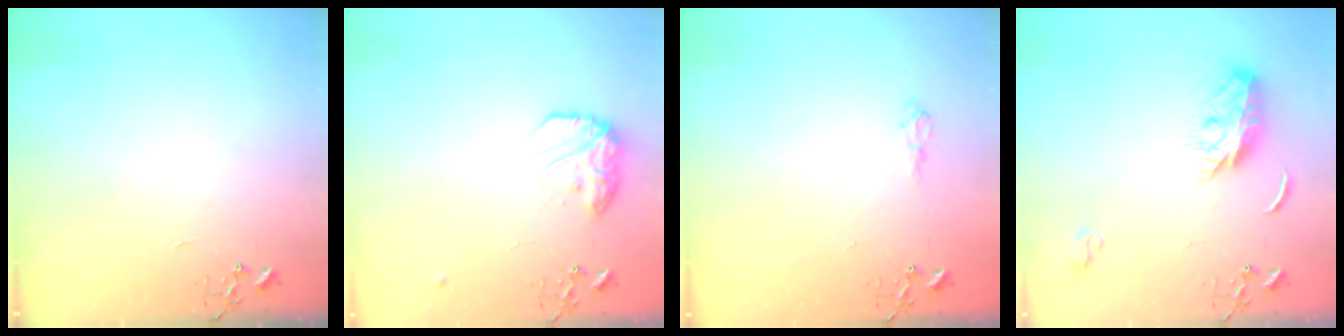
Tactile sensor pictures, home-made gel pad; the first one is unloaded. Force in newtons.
{"total": 14.7, "press": 14.7, "slide": 1.0}
{"total": 5.5, "press": 5.5, "slide": 0.7}
{"total": 9.6, "press": 9.6, "slide": 0.1}